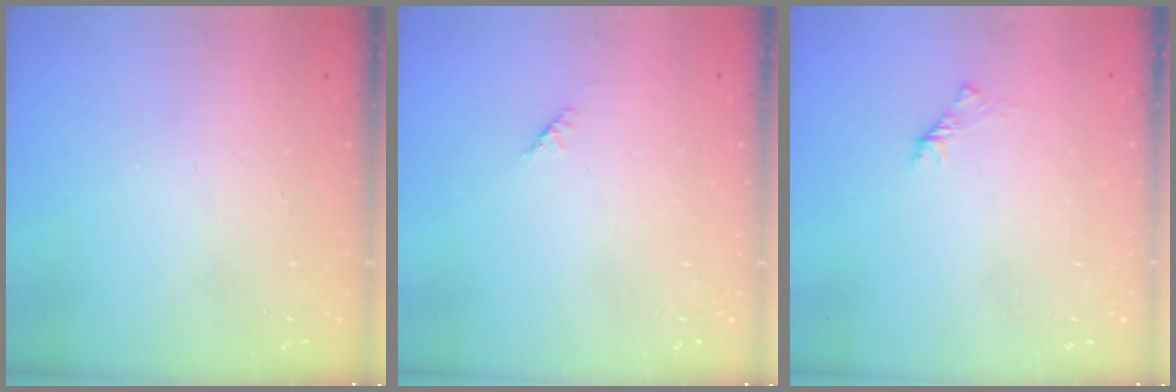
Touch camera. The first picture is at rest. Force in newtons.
{"total": 1.4, "press": 1.3, "slide": 0.5}
{"total": 2.0, "press": 1.9, "slide": 0.6}